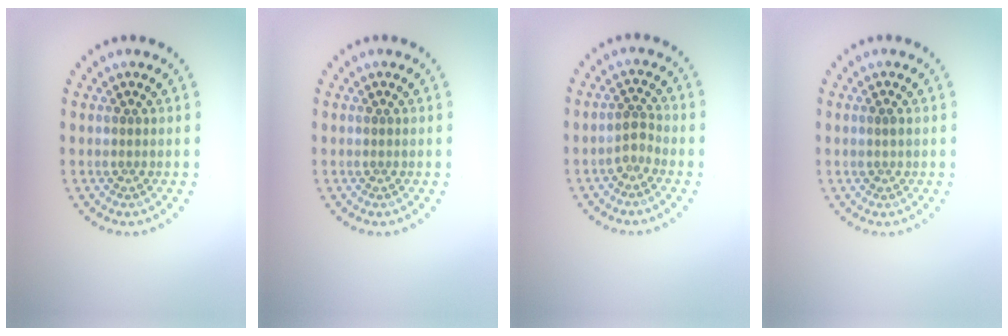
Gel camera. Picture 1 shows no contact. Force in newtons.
{"total": 0.0}
{"total": 1.4, "press": 1.1, "slide": 0.9}
{"total": 0.7, "press": 0.7, "slide": 0.0}